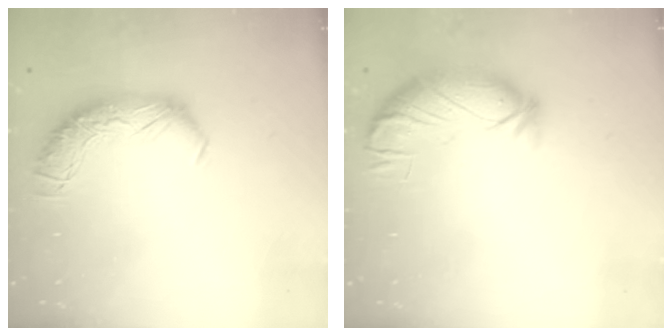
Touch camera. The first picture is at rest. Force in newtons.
{"total": 3.9, "press": 3.3, "slide": 2.0}